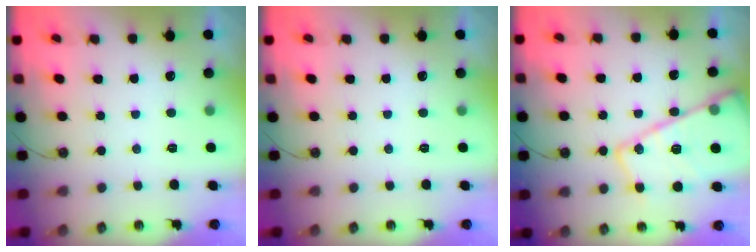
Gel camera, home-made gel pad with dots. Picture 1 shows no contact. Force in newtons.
{"total": 0.0}
{"total": 23.2, "press": 23.1, "slide": 1.9}